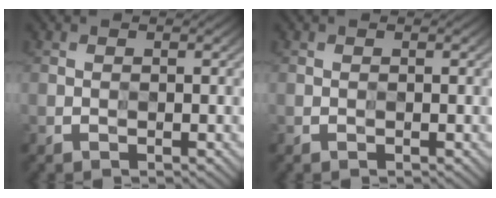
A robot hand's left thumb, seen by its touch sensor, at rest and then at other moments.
{"total": 0.0}